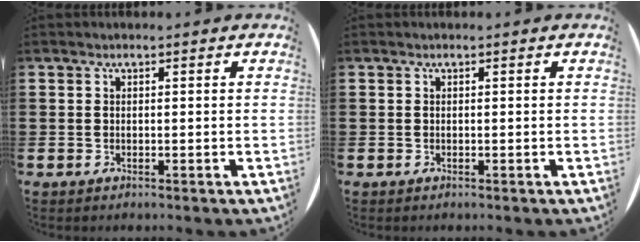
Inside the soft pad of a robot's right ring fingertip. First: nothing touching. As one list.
[{"total": 0.0}]